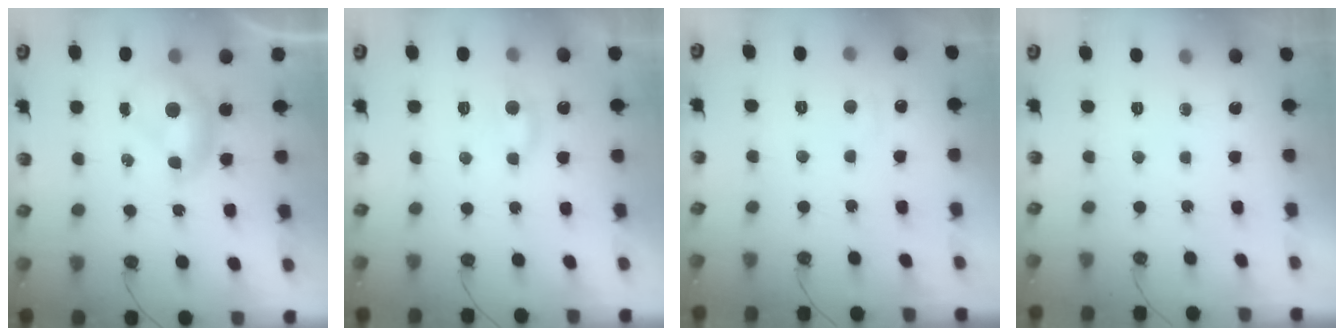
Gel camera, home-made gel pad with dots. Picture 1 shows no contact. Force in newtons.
{"total": 2.3, "press": 2.2, "slide": 0.5}
{"total": 1.2, "press": 1.0, "slide": 0.7}
{"total": 0.0}